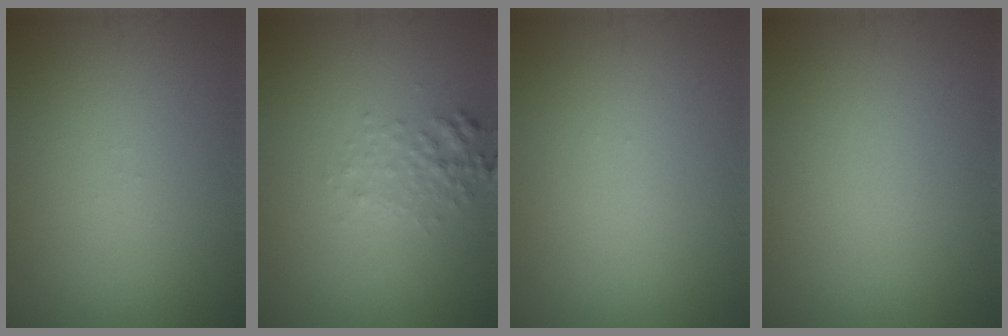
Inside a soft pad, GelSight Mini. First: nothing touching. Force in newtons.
{"total": 1.8, "press": 1.8, "slide": 0.1}
{"total": 0.0}
{"total": 0.0}